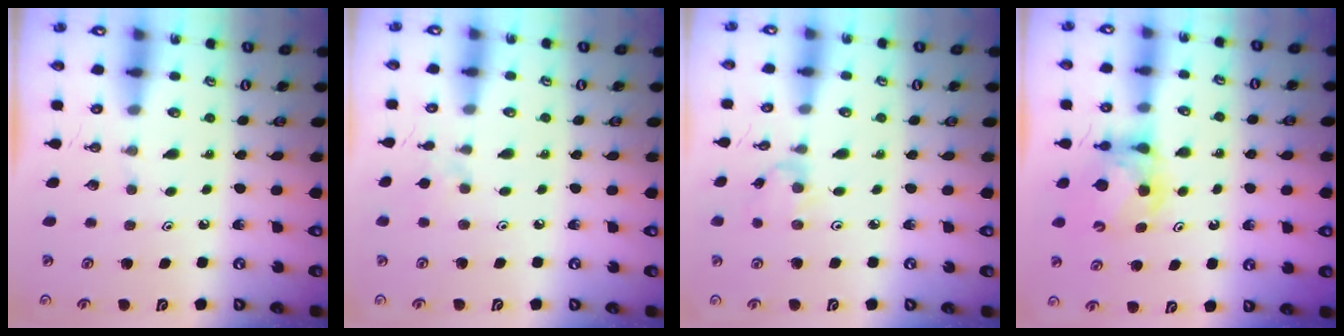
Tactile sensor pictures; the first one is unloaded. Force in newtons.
{"total": 2.6, "press": 2.5, "slide": 0.5}
{"total": 1.5, "press": 1.5, "slide": 0.3}
{"total": 6.1, "press": 6.1, "slide": 0.1}